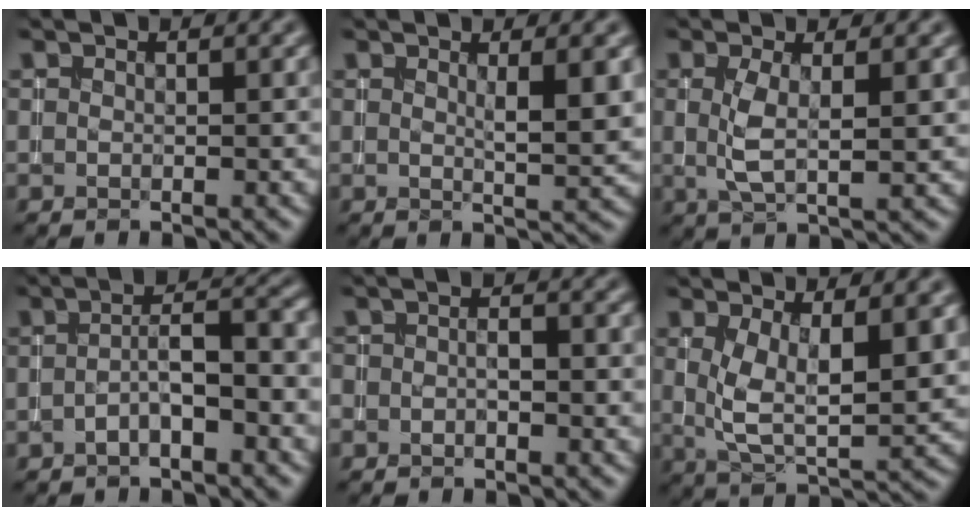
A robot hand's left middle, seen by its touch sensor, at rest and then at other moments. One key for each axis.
{"total": 3.6, "fx": 0.9, "fy": 0.8, "fz": 3.4, "tx": -0.044, "ty": -0.005, "tz": 0.015}
{"total": 3.4, "fx": 0.4, "fy": 1.0, "fz": 3.2, "tx": -0.072, "ty": -0.004, "tz": 0.010}
{"total": 4.0, "fx": -1.2, "fy": 1.2, "fz": 3.7, "tx": -0.063, "ty": 0.012, "tz": -0.026}
{"total": 1.7, "fx": -0.8, "fy": 0.7, "fz": 1.3, "tx": -0.020, "ty": 0.002, "tz": -0.014}
{"total": 6.9, "fx": 1.2, "fy": 2.7, "fz": 6.2, "tx": -0.120, "ty": -0.010, "tz": 0.025}